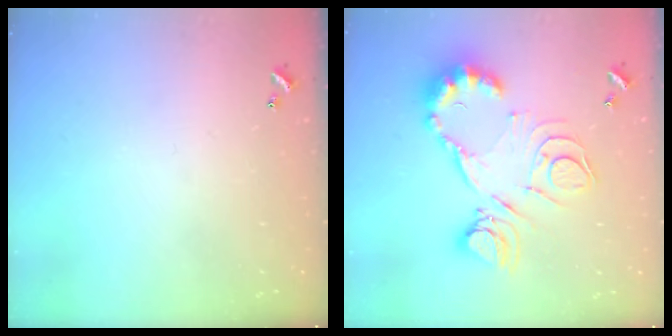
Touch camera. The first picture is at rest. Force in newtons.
{"total": 21.4, "press": 21.4, "slide": 1.9}